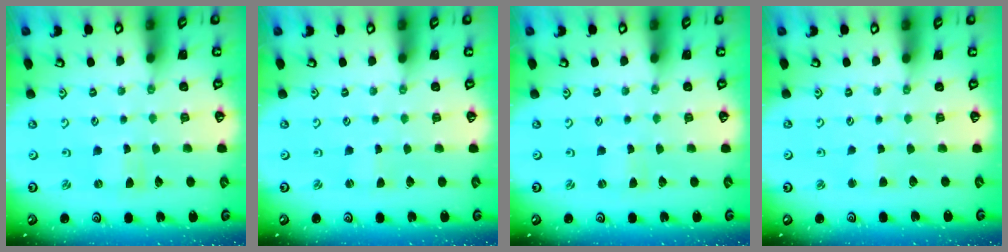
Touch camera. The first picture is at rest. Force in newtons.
{"total": 0.0}
{"total": 0.0}
{"total": 2.2, "press": 2.2, "slide": 0.3}